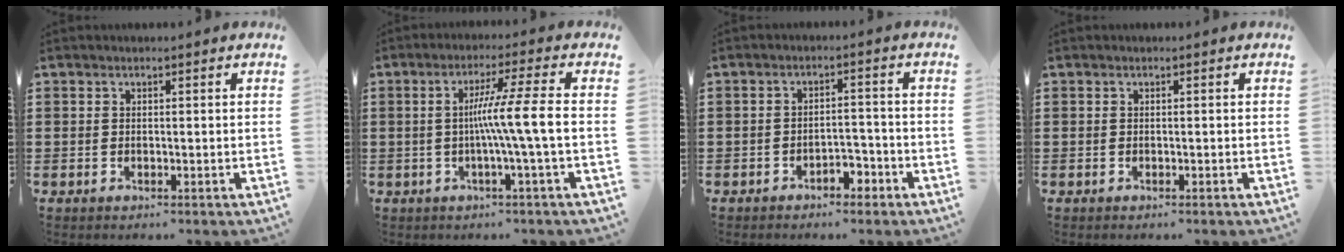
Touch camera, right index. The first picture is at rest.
{"total": 8.0, "force": [-0.9, -1.1, 7.8], "torque": [-0.140, -0.007, -0.024]}
{"total": 3.2, "force": [-2.5, 1.3, 1.4], "torque": [-0.026, 0.009, -0.050]}
{"total": 0.0}